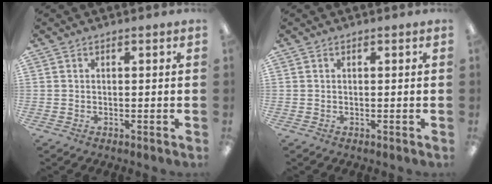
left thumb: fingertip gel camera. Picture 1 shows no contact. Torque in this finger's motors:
{"motor_torque": [0.00, 0.00, -0.03, 0.03, 0.00]}